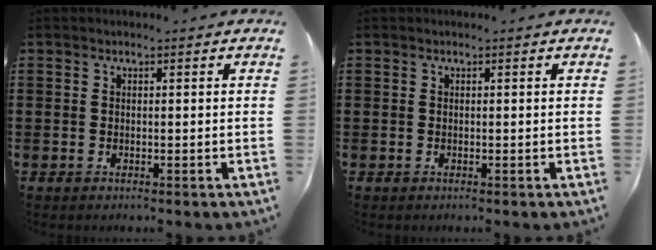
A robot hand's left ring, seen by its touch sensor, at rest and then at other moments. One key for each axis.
{"total": 0.0}